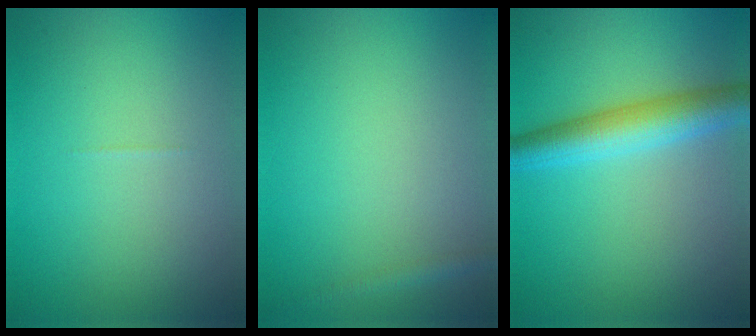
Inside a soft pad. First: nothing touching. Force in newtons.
{"total": 0.9, "press": 0.9, "slide": 0.1}
{"total": 4.9, "press": 4.9, "slide": 0.0}